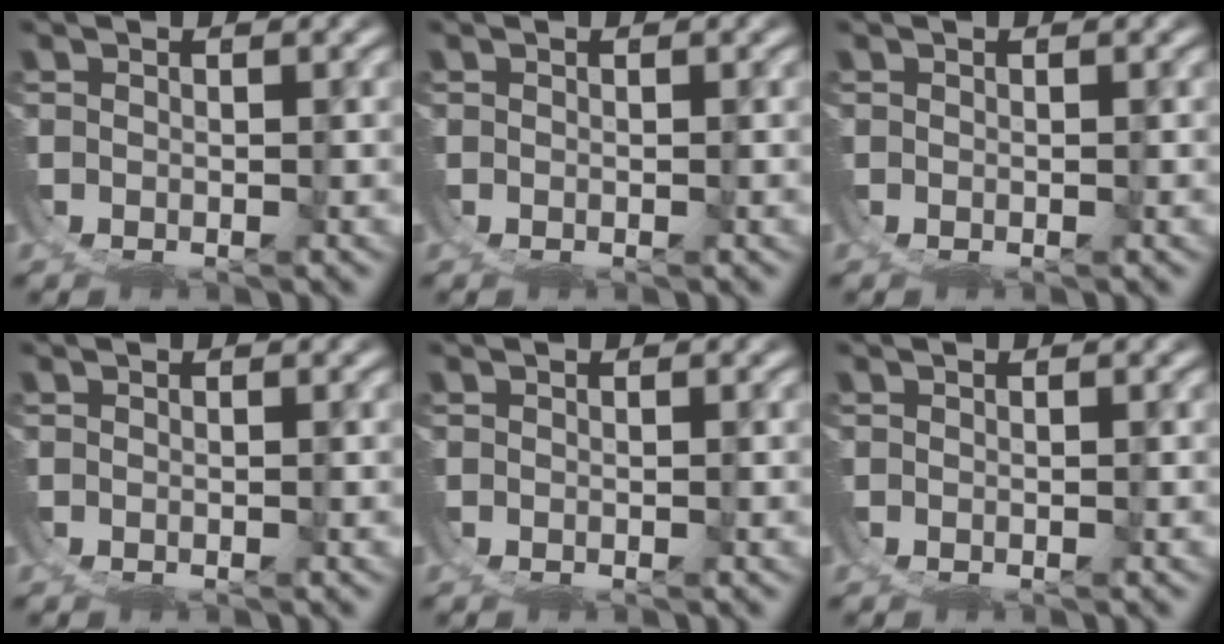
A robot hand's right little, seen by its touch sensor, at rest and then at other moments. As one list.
[{"total": 0.0}, {"total": 0.0}, {"total": 0.0}, {"total": 0.0}, {"total": 0.0}]